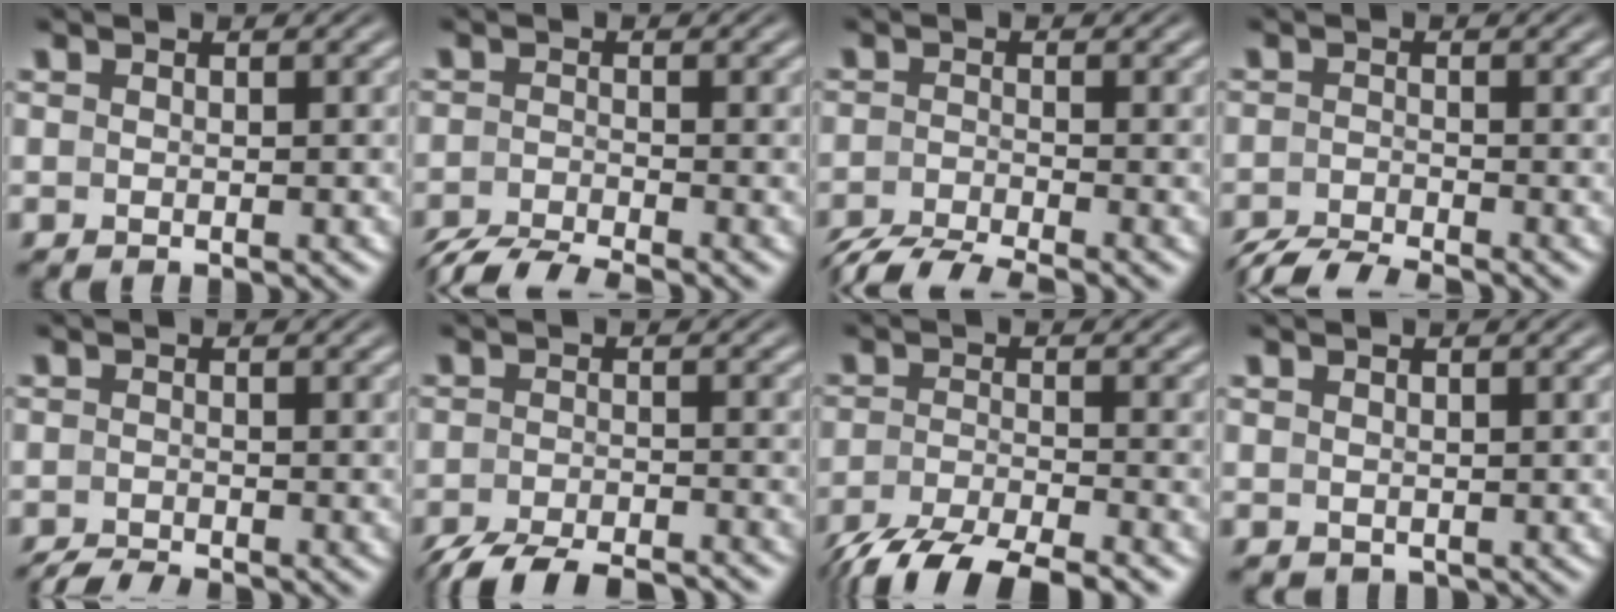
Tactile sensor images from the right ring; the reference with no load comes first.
{"total": 5.5, "force": [-4.9, 1.6, 1.9], "torque": [-0.021, -0.016, -0.073]}
{"total": 6.2, "force": [-5.4, 2.0, 2.4], "torque": [-0.031, -0.017, -0.080]}
{"total": 4.4, "force": [-4.1, 1.0, 1.3], "torque": [-0.012, -0.015, -0.062]}
{"total": 2.3, "force": [-2.2, 0.3, 0.5], "torque": [-0.006, -0.014, -0.032]}
{"total": 6.4, "force": [-5.7, 1.7, 2.3], "torque": [-0.036, -0.018, -0.081]}
{"total": 7.3, "force": [-5.9, 2.1, 3.8], "torque": [-0.061, -0.020, -0.081]}
{"total": 0.5, "force": [0.2, 0.5, 0.2], "torque": [0.000, -0.010, 0.016]}